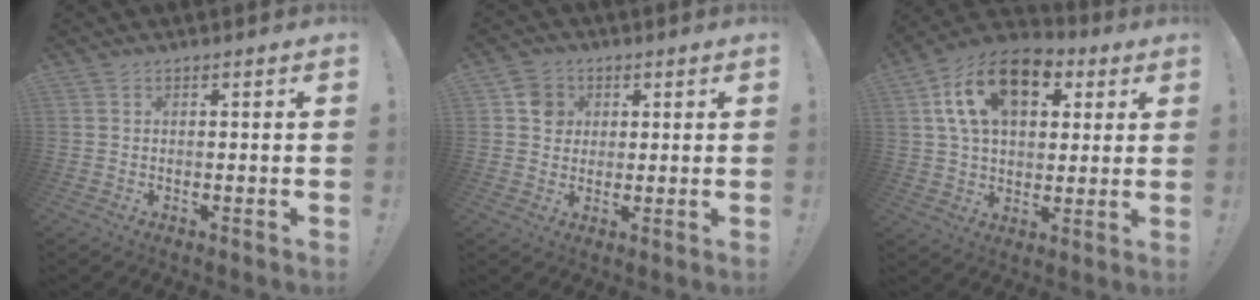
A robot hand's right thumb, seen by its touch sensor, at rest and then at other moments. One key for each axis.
{"total": 6.0, "fx": 1.6, "fy": 5.6, "fz": 1.6, "tx": -0.012, "ty": -0.001, "tz": 0.030}
{"total": 18.1, "fx": 7.7, "fy": 11.2, "fz": 11.9, "tx": -0.189, "ty": -0.024, "tz": 0.139}